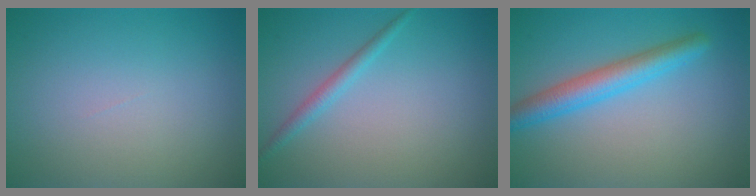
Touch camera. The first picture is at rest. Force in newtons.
{"total": 1.4, "press": 1.4, "slide": 0.0}
{"total": 3.8, "press": 3.8, "slide": 0.1}